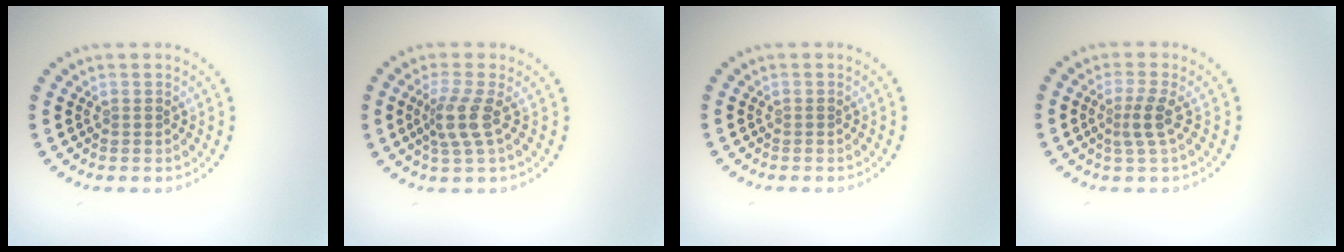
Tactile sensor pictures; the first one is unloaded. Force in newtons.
{"total": 2.7, "press": 2.0, "slide": 1.8}
{"total": 0.0}
{"total": 2.0, "press": 1.5, "slide": 1.3}